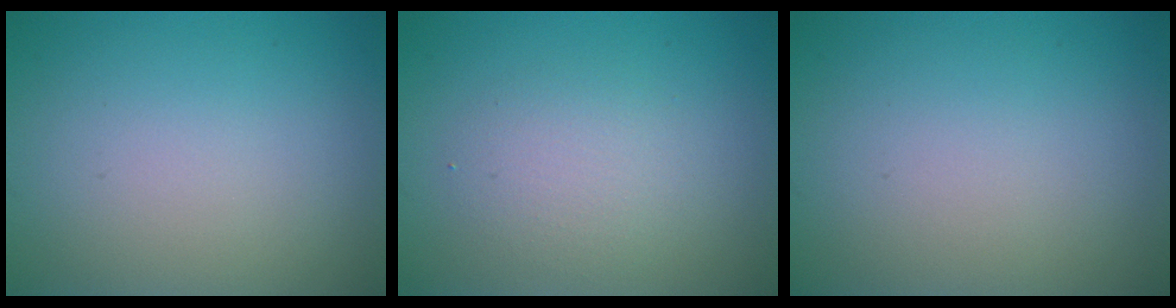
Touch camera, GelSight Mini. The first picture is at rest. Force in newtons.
{"total": 2.4, "press": 2.4, "slide": 0.2}
{"total": 0.0}